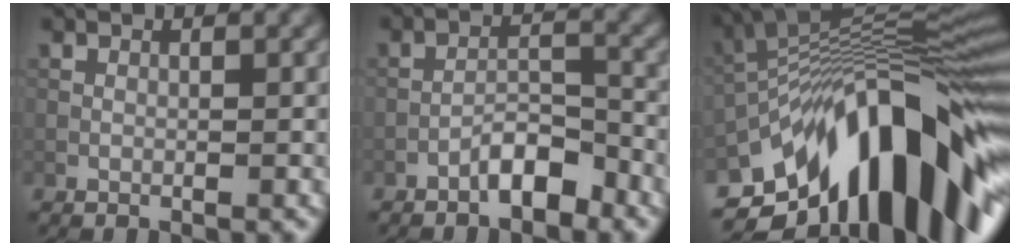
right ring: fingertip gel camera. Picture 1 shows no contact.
{"total": 3.4, "force": [-2.5, 1.1, 2.1], "torque": [-0.031, 0.016, -0.047]}
{"total": 16.1, "force": [-7.2, 5.9, 13.1], "torque": [-0.187, 0.033, -0.143]}